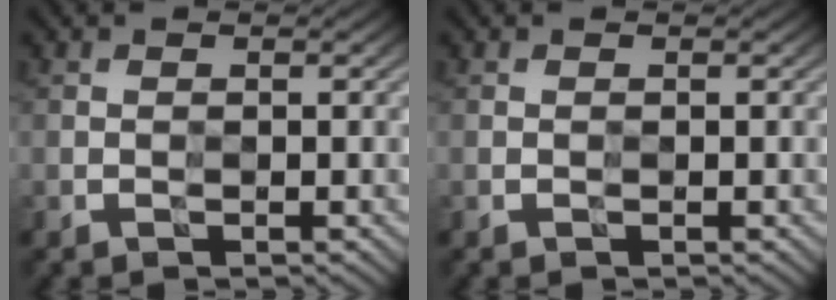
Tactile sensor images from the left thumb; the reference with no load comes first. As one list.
[{"total": 0.0}]